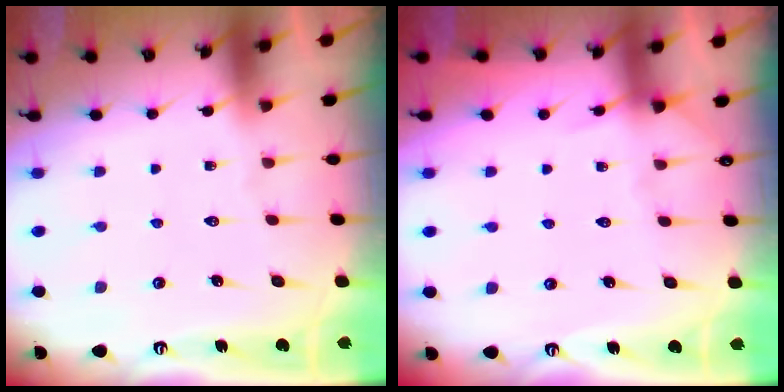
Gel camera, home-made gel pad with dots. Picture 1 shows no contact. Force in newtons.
{"total": 2.2, "press": 2.2, "slide": 0.2}